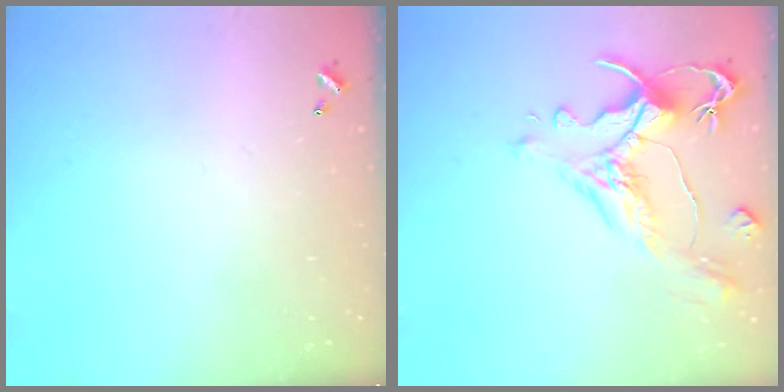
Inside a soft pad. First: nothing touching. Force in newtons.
{"total": 1.5, "press": 0.1, "slide": 1.5}